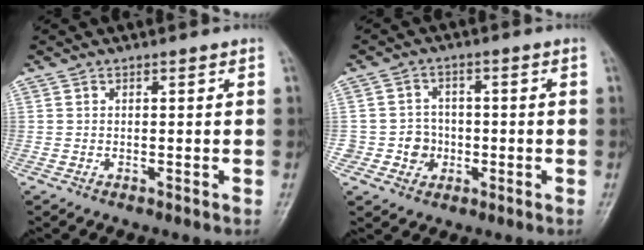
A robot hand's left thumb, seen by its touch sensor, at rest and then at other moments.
{"total": 5.0, "force": [-1.3, 4.8, 0.7], "torque": [0.026, 0.016, -0.024]}